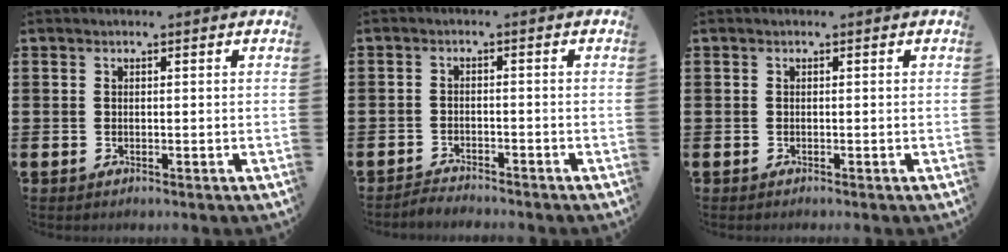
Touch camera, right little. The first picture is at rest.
{"total": 1.9, "force": [-1.9, -0.1, -0.2], "torque": [-0.002, 0.004, -0.041]}
{"total": 0.0}